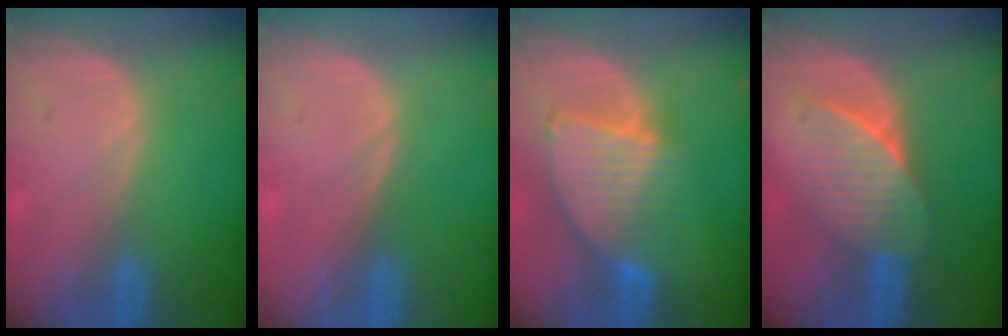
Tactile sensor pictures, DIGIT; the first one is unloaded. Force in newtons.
{"total": 0.0}
{"total": 8.0, "press": 7.1, "slide": 3.6}
{"total": 7.5, "press": 6.8, "slide": 3.2}